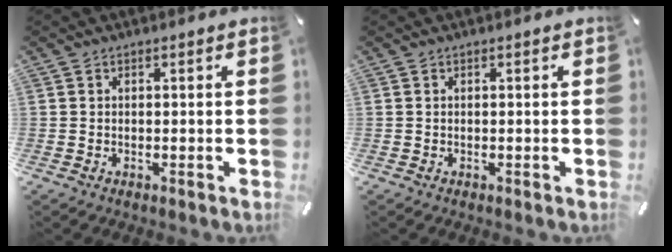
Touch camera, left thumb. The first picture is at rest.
{"total": 0.0}